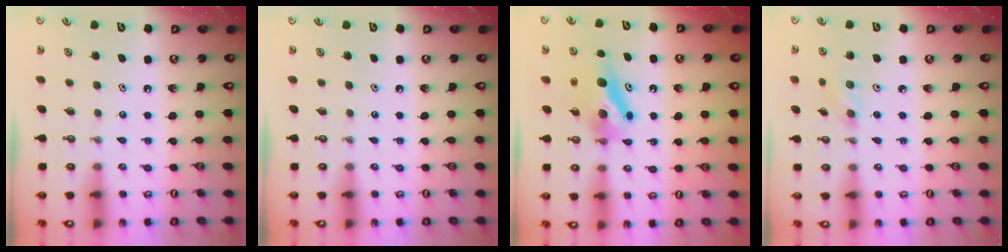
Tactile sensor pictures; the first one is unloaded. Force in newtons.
{"total": 0.0}
{"total": 7.3, "press": 6.8, "slide": 2.7}
{"total": 3.6, "press": 3.5, "slide": 0.7}